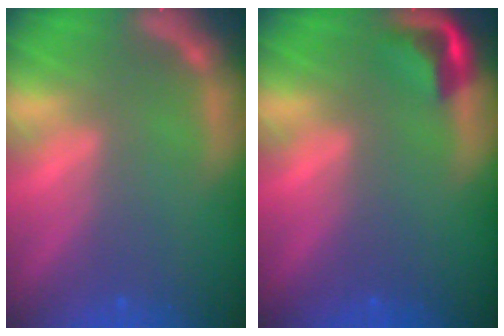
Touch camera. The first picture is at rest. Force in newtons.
{"total": 2.9}